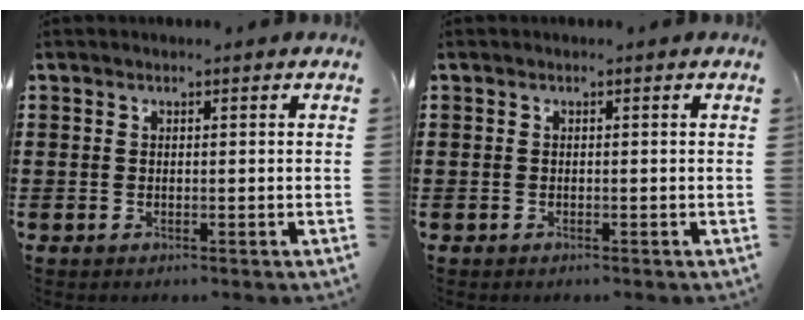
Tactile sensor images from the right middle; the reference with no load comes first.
{"total": 0.0}